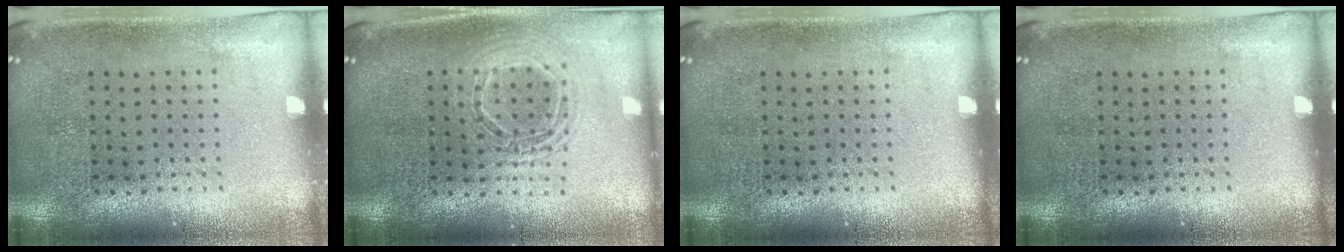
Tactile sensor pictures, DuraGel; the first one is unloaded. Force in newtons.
{"total": 1.5, "press": 1.3, "slide": 0.7}
{"total": 0.0}
{"total": 0.0}